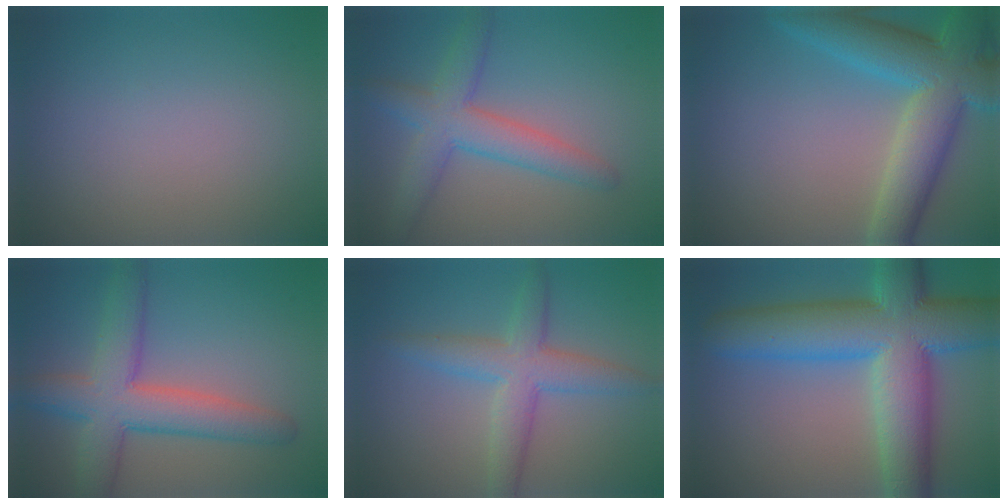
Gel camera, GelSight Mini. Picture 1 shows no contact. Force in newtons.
{"total": 4.8, "press": 4.8, "slide": 0.2}
{"total": 9.5, "press": 9.5, "slide": 0.4}
{"total": 7.0, "press": 7.0, "slide": 0.4}
{"total": 4.7, "press": 4.7, "slide": 0.1}
{"total": 13.6, "press": 13.6, "slide": 0.3}